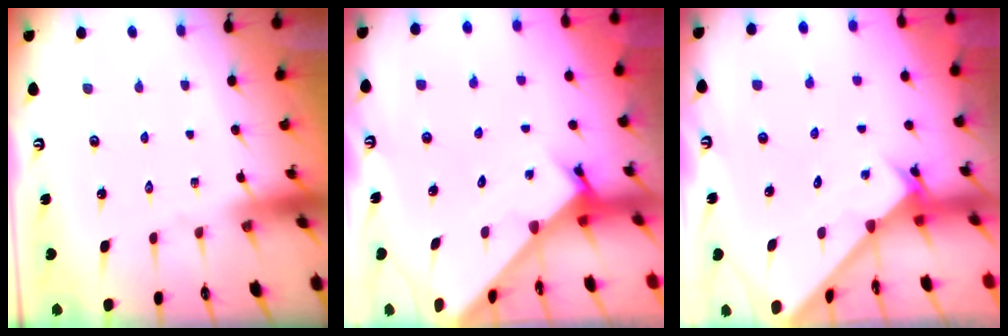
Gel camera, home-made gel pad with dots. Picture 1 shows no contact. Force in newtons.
{"total": 2.4, "press": 2.4, "slide": 0.0}
{"total": 2.5, "press": 2.5, "slide": 0.2}